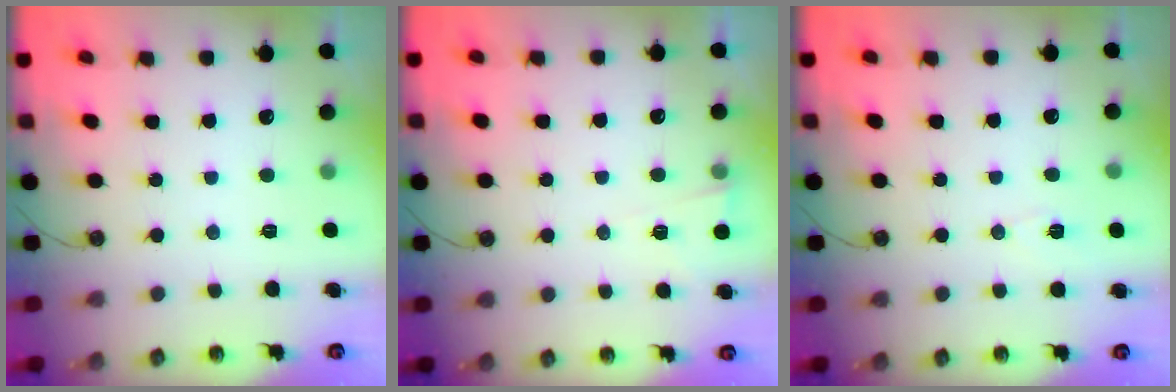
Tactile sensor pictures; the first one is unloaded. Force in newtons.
{"total": 3.0, "press": 2.8, "slide": 1.1}
{"total": 4.1, "press": 3.1, "slide": 2.6}